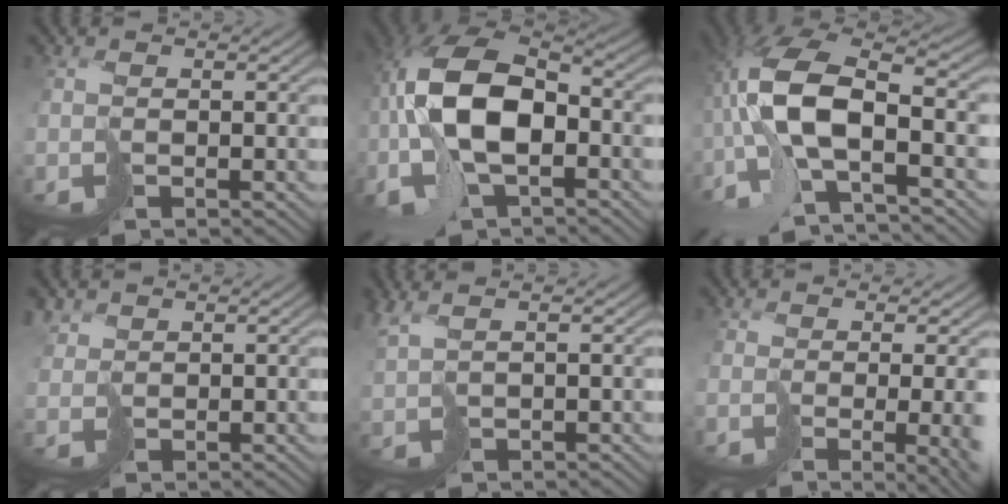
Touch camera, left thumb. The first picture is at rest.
{"total": 12.7, "force": [-1.5, 6.5, 10.9], "torque": [-0.253, 0.002, -0.034]}
{"total": 12.4, "force": [-2.4, 3.9, 11.5], "torque": [-0.249, 0.009, -0.051]}
{"total": 2.3, "force": [1.9, 1.3, 0.0], "torque": [-0.017, -0.001, 0.036]}
{"total": 3.3, "force": [1.9, 0.3, 2.6], "torque": [-0.080, -0.001, 0.038]}
{"total": 7.4, "force": [-1.2, 2.2, 6.9], "torque": [-0.075, -0.029, 0.021]}